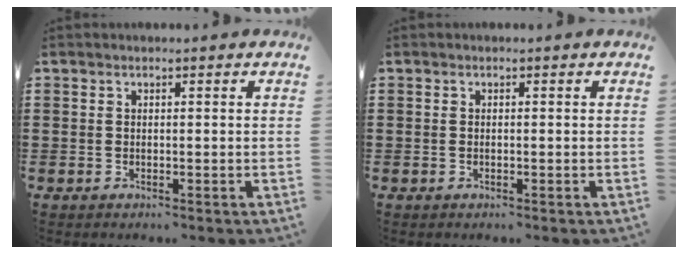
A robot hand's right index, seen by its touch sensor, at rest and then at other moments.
{"total": 0.0}